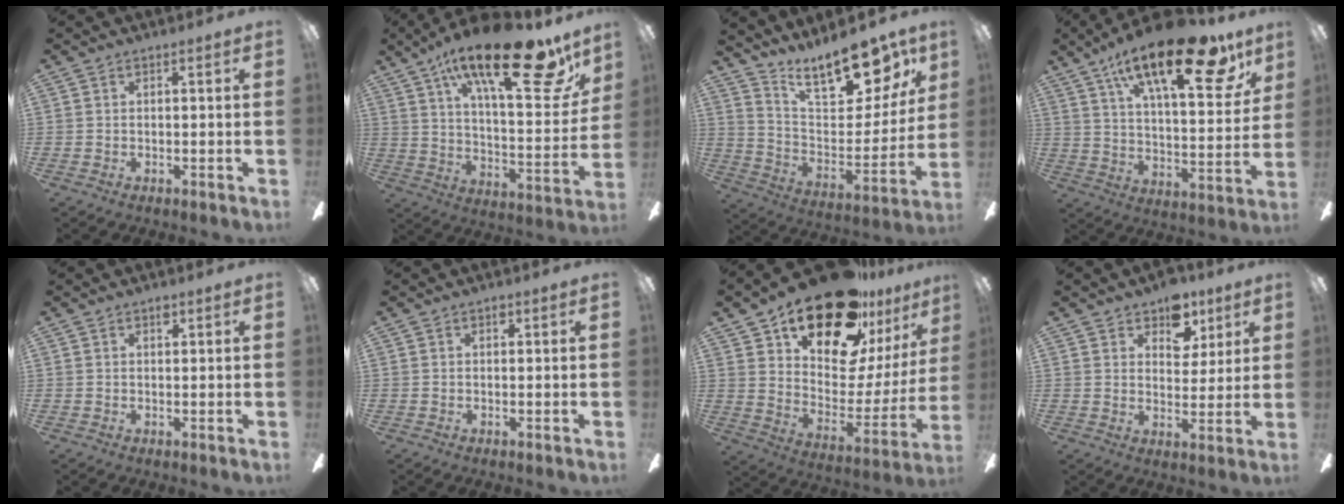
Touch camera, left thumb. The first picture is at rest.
{"total": 28.8, "force": [17.9, 9.6, 20.4], "torque": [-0.307, -0.098, 0.286]}
{"total": 19.7, "force": [15.6, 7.1, 9.6], "torque": [-0.158, -0.107, 0.272]}
{"total": 26.0, "force": [15.9, 8.9, 18.6], "torque": [-0.282, -0.093, 0.254]}
{"total": 1.7, "force": [1.1, 0.9, 1.0], "torque": [-0.005, -0.003, 0.015]}
{"total": 1.3, "force": [0.7, 0.8, 0.8], "torque": [-0.009, 0.002, 0.010]}
{"total": 26.6, "force": [20.0, 11.3, 13.6], "torque": [-0.204, -0.129, 0.345]}
{"total": 8.9, "force": [5.9, 5.8, 3.2], "torque": [-0.031, -0.029, 0.105]}